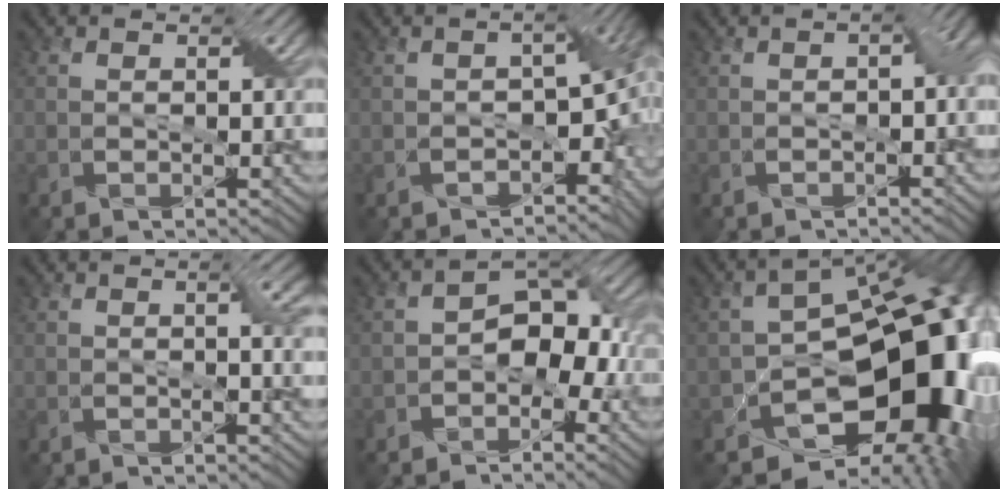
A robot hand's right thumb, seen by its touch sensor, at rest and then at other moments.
{"total": 9.3, "force": [-3.7, 5.3, 6.6], "torque": [-0.064, -0.021, -0.043]}
{"total": 4.8, "force": [-1.3, 3.0, 3.6], "torque": [-0.024, -0.008, -0.016]}
{"total": 1.9, "force": [0.1, 0.5, 1.9], "torque": [-0.025, 0.002, 0.001]}
{"total": 5.9, "force": [-1.6, 3.8, 4.2], "torque": [-0.045, 0.010, -0.040]}
{"total": 17.0, "force": [-5.6, 10.9, 11.8], "torque": [-0.140, -0.049, -0.064]}